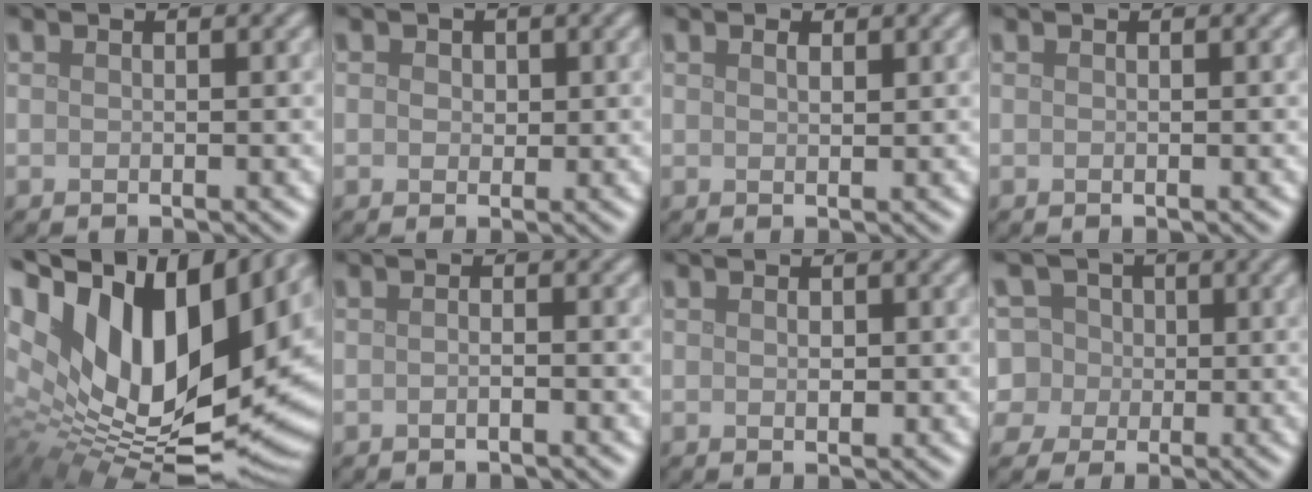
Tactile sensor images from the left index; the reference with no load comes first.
{"total": 1.2, "force": [0.3, 1.0, 0.5], "torque": [-0.005, 0.002, 0.000]}
{"total": 0.8, "force": [0.5, 0.4, 0.5], "torque": [-0.012, -0.001, 0.010]}
{"total": 0.0}
{"total": 19.7, "force": [5.8, 10.2, 15.9], "torque": [-0.293, 0.013, 0.122]}
{"total": 0.9, "force": [-0.4, 0.2, 0.8], "torque": [-0.014, -0.001, -0.008]}
{"total": 1.0, "force": [0.1, 0.6, 0.8], "torque": [-0.013, -0.001, 0.003]}
{"total": 9.2, "force": [2.8, 8.0, 3.5], "torque": [-0.075, 0.041, 0.023]}